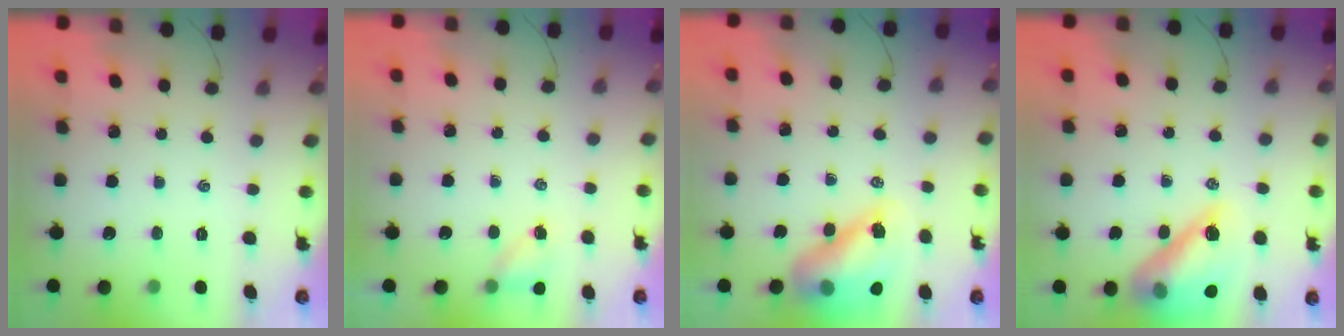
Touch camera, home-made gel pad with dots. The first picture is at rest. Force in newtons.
{"total": 4.3, "press": 4.2, "slide": 1.1}
{"total": 14.1, "press": 13.5, "slide": 3.9}
{"total": 17.7, "press": 17.1, "slide": 4.4}